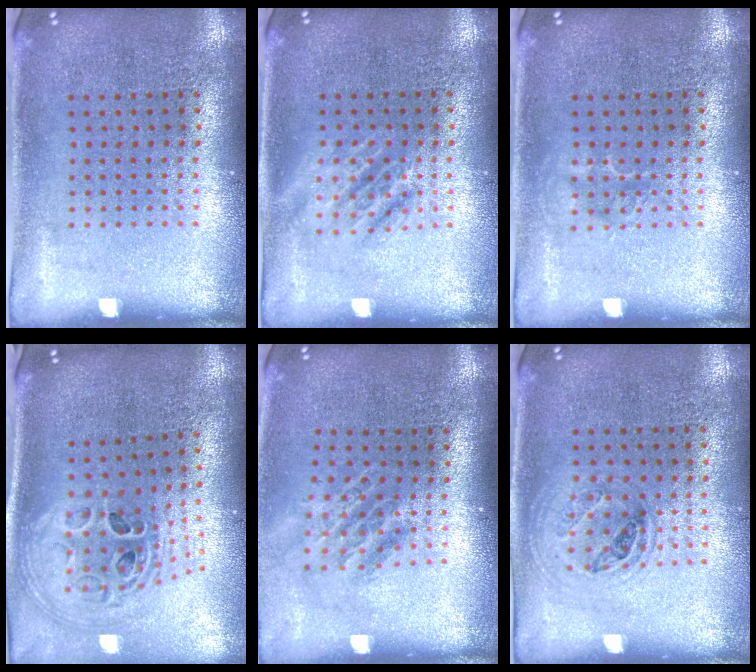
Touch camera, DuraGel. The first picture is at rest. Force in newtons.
{"total": 1.1, "press": 1.1, "slide": 0.2}
{"total": 1.0, "press": 0.9, "slide": 0.2}
{"total": 1.9, "press": 1.5, "slide": 1.1}
{"total": 1.5, "press": 1.1, "slide": 1.1}
{"total": 1.0, "press": 0.9, "slide": 0.4}